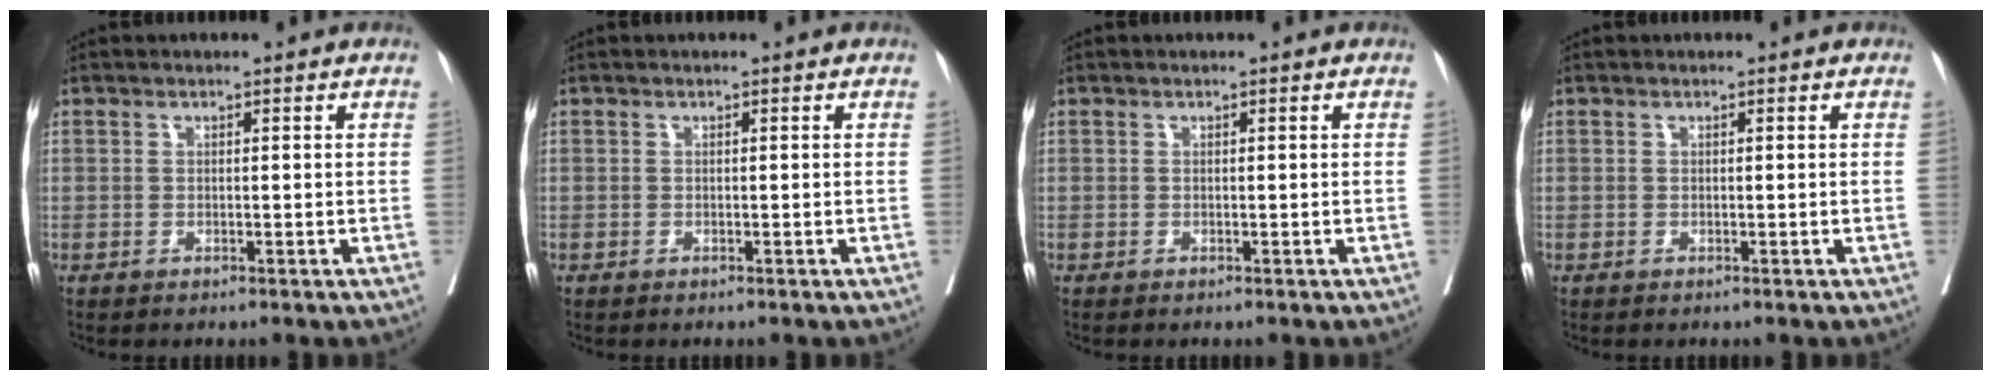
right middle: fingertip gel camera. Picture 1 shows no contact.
{"total": 0.0}
{"total": 0.0}
{"total": 0.0}